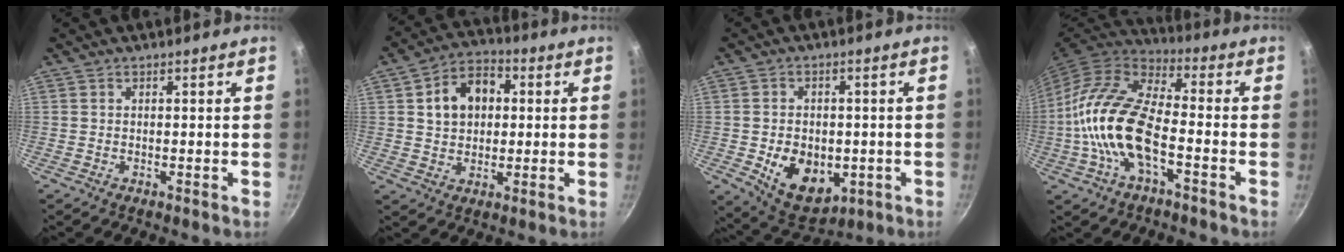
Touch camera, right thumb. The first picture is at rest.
{"total": 10.6, "force": [2.1, 7.9, 6.8], "torque": [-0.081, 0.017, 0.027]}
{"total": 12.3, "force": [-2.7, 8.7, 8.3], "torque": [-0.096, -0.004, -0.022]}
{"total": 17.6, "force": [-4.3, 8.3, 14.8], "torque": [-0.278, 0.036, -0.096]}